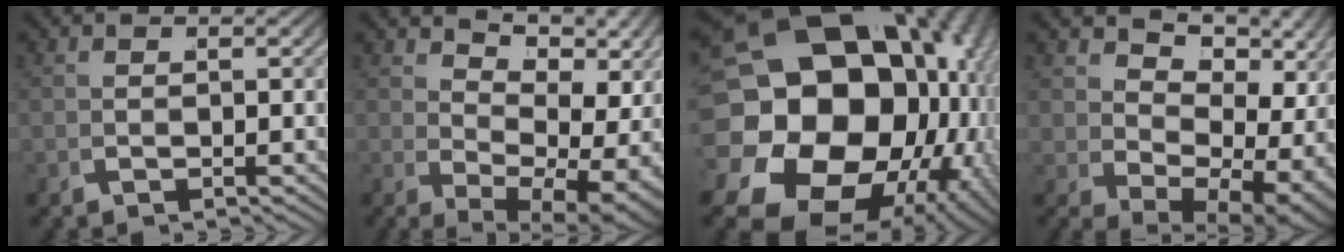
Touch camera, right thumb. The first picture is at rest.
{"total": 9.1, "force": [2.0, 4.9, 7.4], "torque": [-0.117, -0.017, 0.052]}
{"total": 29.8, "force": [-2.1, 21.5, 20.5], "torque": [-0.367, -0.074, -0.015]}
{"total": 9.7, "force": [1.8, 5.9, 7.4], "torque": [-0.120, -0.020, 0.048]}